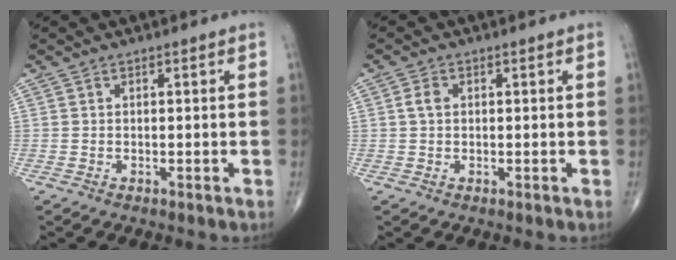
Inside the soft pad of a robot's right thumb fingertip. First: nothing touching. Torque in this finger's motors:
{"motor_torque": [-0.29, 0.24, 0.28, -0.11, 0.01]}